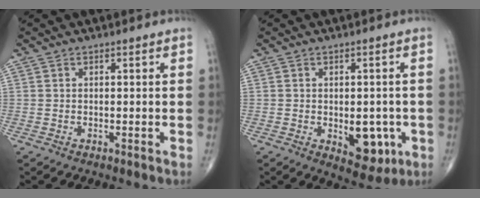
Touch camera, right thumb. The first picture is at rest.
{"total": 8.2, "force": [-2.0, 4.8, 6.4], "torque": [-0.050, -0.002, -0.015]}